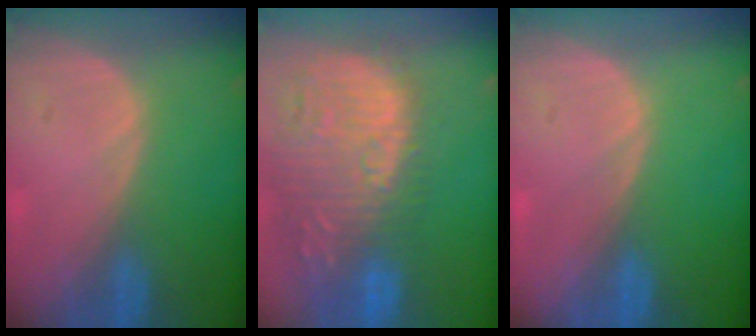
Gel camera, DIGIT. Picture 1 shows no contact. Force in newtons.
{"total": 15.5, "press": 13.1, "slide": 8.3}
{"total": 0.0}